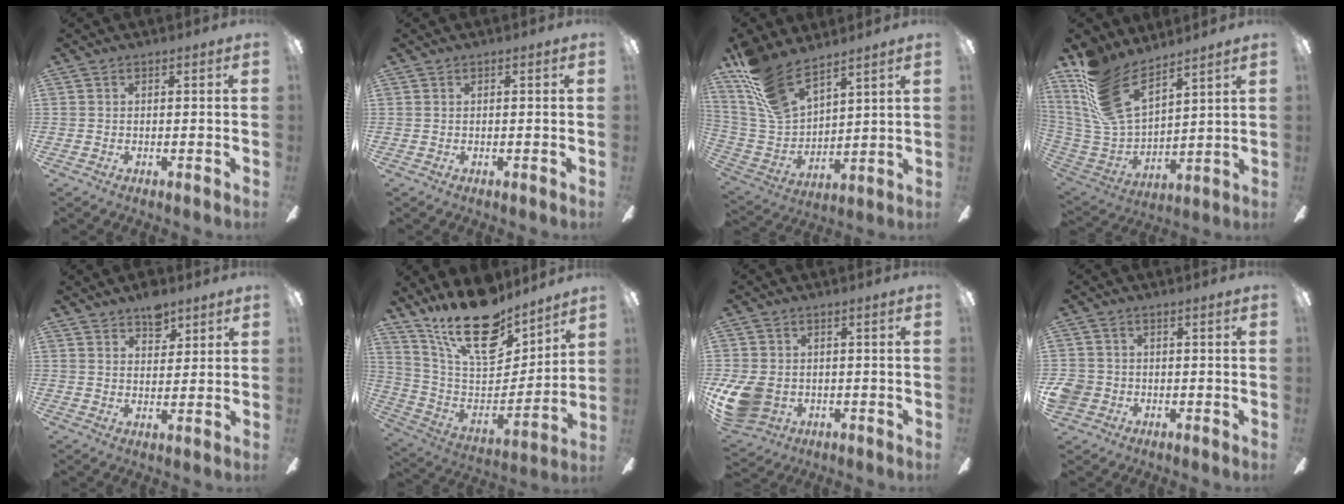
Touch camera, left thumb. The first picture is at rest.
{"total": 0.0}
{"total": 14.5, "force": [11.6, 5.7, 6.6], "torque": [-0.168, -0.060, 0.221]}
{"total": 17.6, "force": [11.9, 8.0, 10.1], "torque": [-0.245, -0.078, 0.221]}
{"total": 6.1, "force": [4.4, 3.5, 2.4], "torque": [-0.019, -0.023, 0.076]}
{"total": 21.9, "force": [15.9, 9.3, 11.9], "torque": [-0.205, -0.107, 0.283]}
{"total": 9.9, "force": [-1.8, 7.9, 5.7], "torque": [-0.122, 0.008, -0.030]}
{"total": 4.1, "force": [-0.8, 3.9, 0.9], "torque": [-0.024, 0.005, -0.016]}